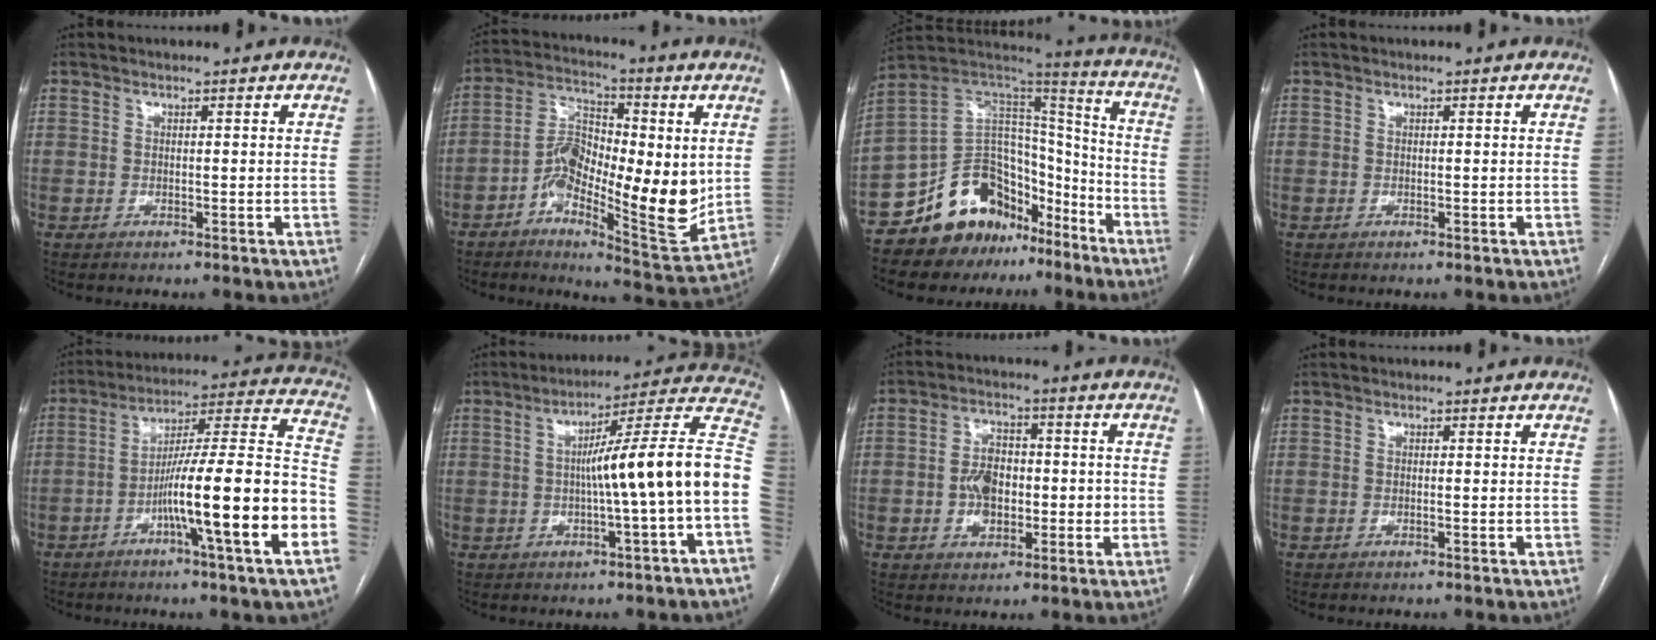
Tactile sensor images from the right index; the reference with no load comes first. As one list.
[{"total": 15.7, "force": [-1.5, 5.9, 14.5], "torque": [-0.250, 0.007, -0.028]}, {"total": 17.6, "force": [-12.7, 10.7, 5.9], "torque": [-0.082, 0.099, -0.209]}, {"total": 0.0}, {"total": 19.7, "force": [-6.9, -0.6, 18.5], "torque": [-0.259, 0.007, -0.113]}, {"total": 16.2, "force": [-1.4, -0.9, 16.1], "torque": [-0.220, 0.036, -0.028]}, {"total": 7.1, "force": [-1.0, 4.5, 5.4], "torque": [-0.100, 0.017, -0.015]}, {"total": 0.0}]